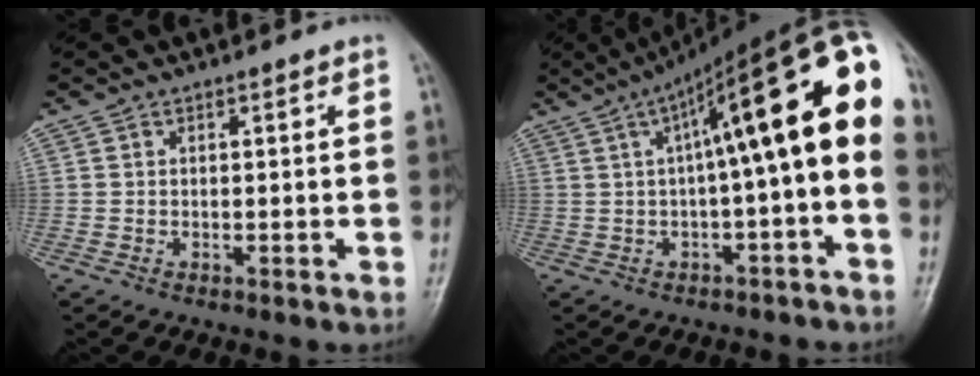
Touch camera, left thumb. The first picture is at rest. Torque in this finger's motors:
{"motor_torque": [0.70, 2.89, 2.12, -0.64, 0.41]}